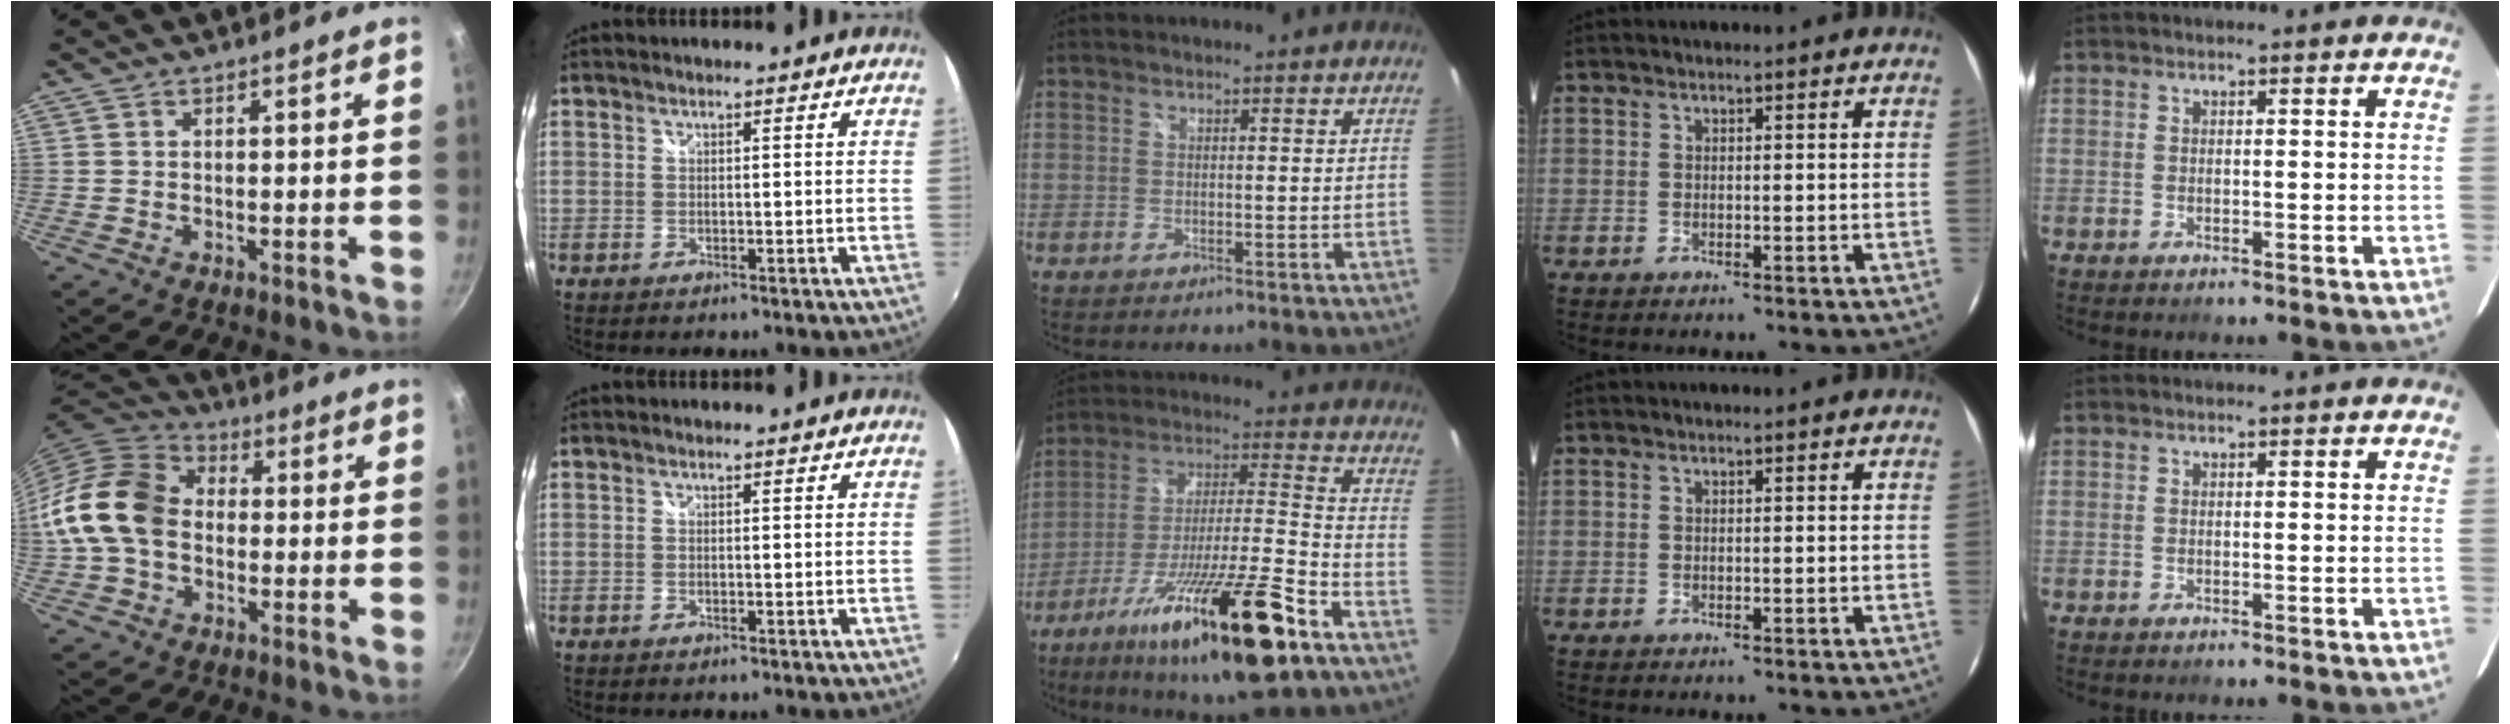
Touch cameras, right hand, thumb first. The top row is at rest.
{"thumb": {"total": 15.1, "force": [-0.8, 11.5, 9.8], "torque": [-0.161, 0.031, -0.032]}, "middle": {"total": 25.3, "force": [-15.7, 3.6, 19.5], "torque": [-0.340, -0.037, -0.260]}}